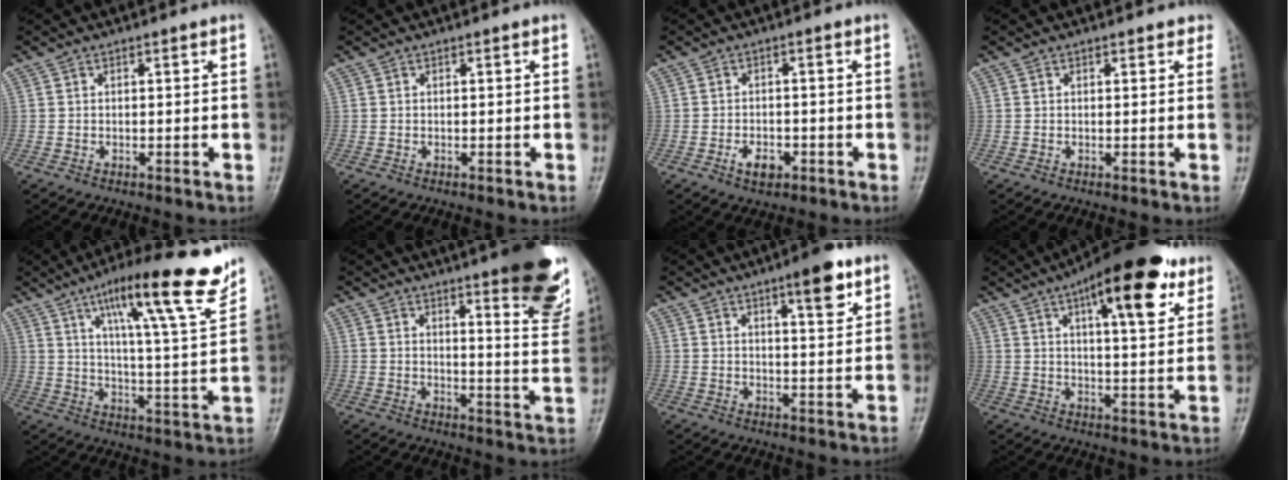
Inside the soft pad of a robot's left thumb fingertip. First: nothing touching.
{"total": 0.0}
{"total": 4.0, "force": [-1.9, 2.5, 2.6], "torque": [-0.037, 0.008, -0.030]}
{"total": 1.4, "force": [1.0, 0.8, 0.5], "torque": [0.010, -0.003, 0.005]}
{"total": 19.3, "force": [12.6, 2.3, 14.4], "torque": [-0.197, -0.058, 0.192]}
{"total": 16.7, "force": [10.3, 3.2, 12.7], "torque": [-0.128, -0.066, 0.131]}
{"total": 7.5, "force": [4.4, 1.8, 5.8], "torque": [-0.073, -0.024, 0.062]}
{"total": 17.7, "force": [9.5, 5.7, 13.8], "torque": [-0.174, -0.025, 0.135]}